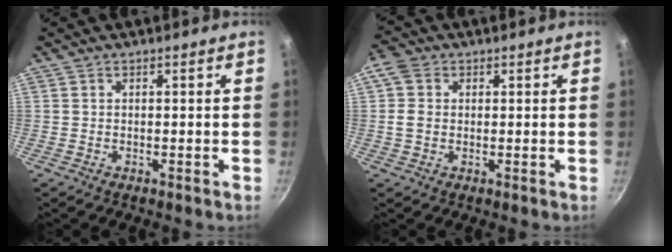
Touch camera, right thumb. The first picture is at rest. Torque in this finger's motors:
{"motor_torque": [-0.73, 2.28, 0.52, -0.37, 0.26]}